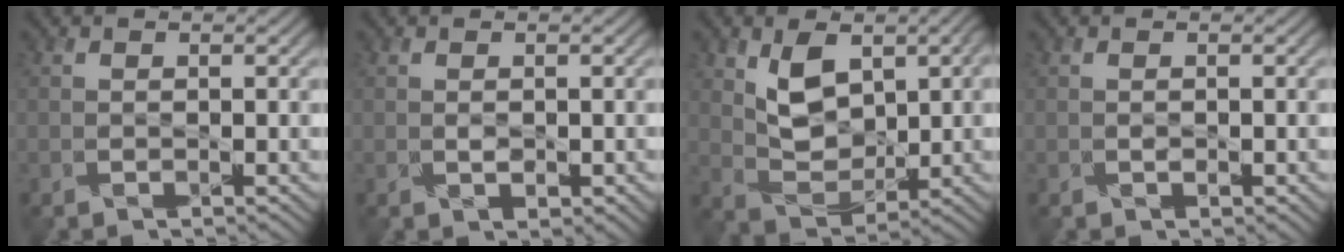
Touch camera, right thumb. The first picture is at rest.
{"total": 1.3, "force": [-0.2, 0.8, 1.1], "torque": [-0.022, -0.001, -0.001]}
{"total": 7.4, "force": [2.8, 4.4, 5.2], "torque": [-0.099, -0.005, 0.053]}
{"total": 0.7, "force": [-0.2, 0.4, 0.5], "torque": [-0.011, 0.001, -0.003]}